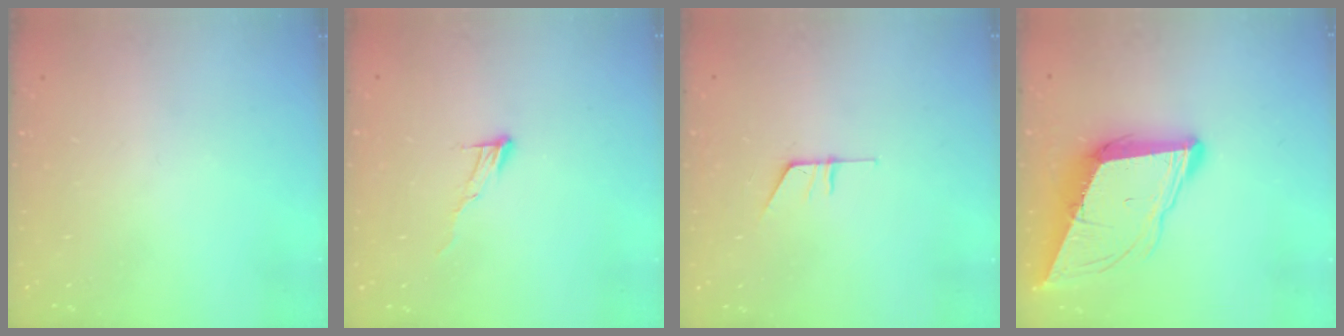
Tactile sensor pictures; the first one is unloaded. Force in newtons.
{"total": 6.6, "press": 6.6, "slide": 0.5}
{"total": 5.4, "press": 5.4, "slide": 0.5}
{"total": 11.1, "press": 10.6, "slide": 3.3}